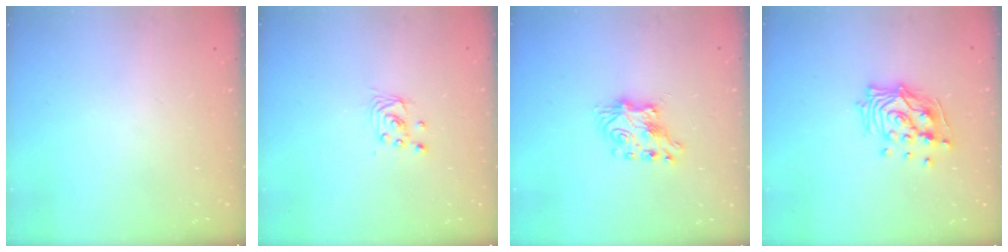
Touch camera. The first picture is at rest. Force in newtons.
{"total": 2.9, "press": 2.9, "slide": 0.2}
{"total": 7.3, "press": 7.2, "slide": 0.6}
{"total": 13.3, "press": 13.2, "slide": 1.1}